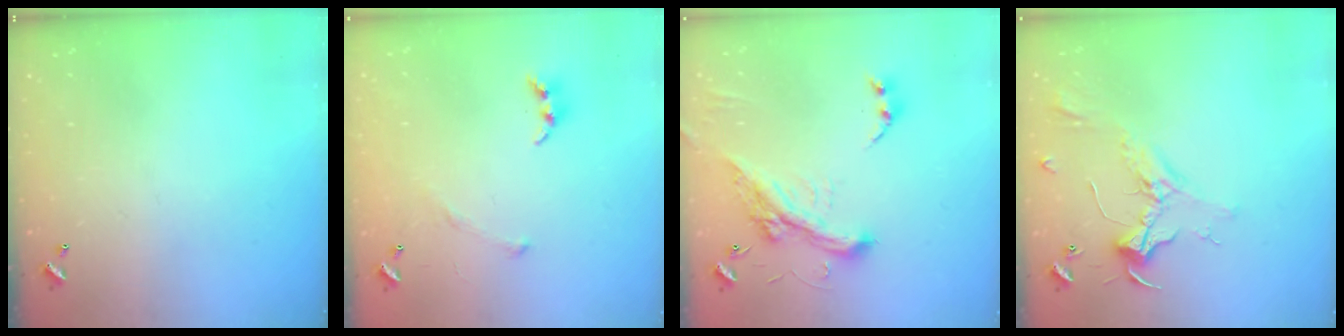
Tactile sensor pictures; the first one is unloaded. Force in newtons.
{"total": 3.7, "press": 3.6, "slide": 0.9}
{"total": 6.3, "press": 6.1, "slide": 1.6}
{"total": 2.4, "press": 2.3, "slide": 0.8}